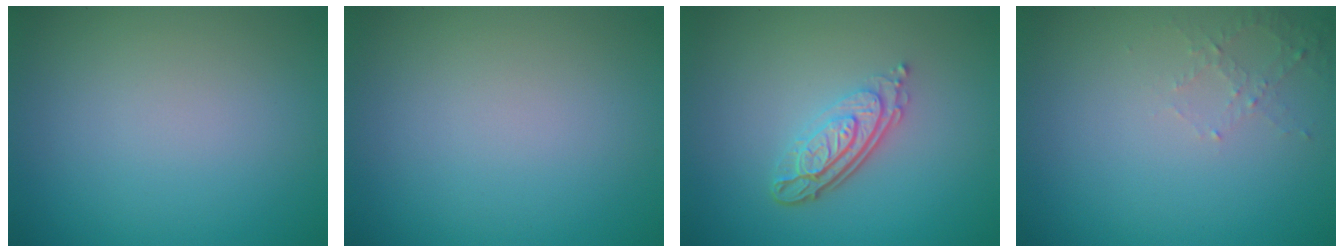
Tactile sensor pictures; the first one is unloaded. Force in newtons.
{"total": 0.0}
{"total": 4.1, "press": 2.9, "slide": 3.0}
{"total": 1.3, "press": 1.3, "slide": 0.4}